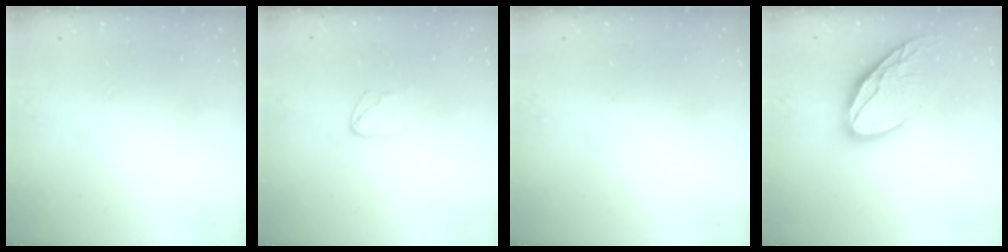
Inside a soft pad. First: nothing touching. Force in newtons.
{"total": 4.8, "press": 4.8, "slide": 0.3}
{"total": 0.0}
{"total": 15.0, "press": 14.9, "slide": 1.4}